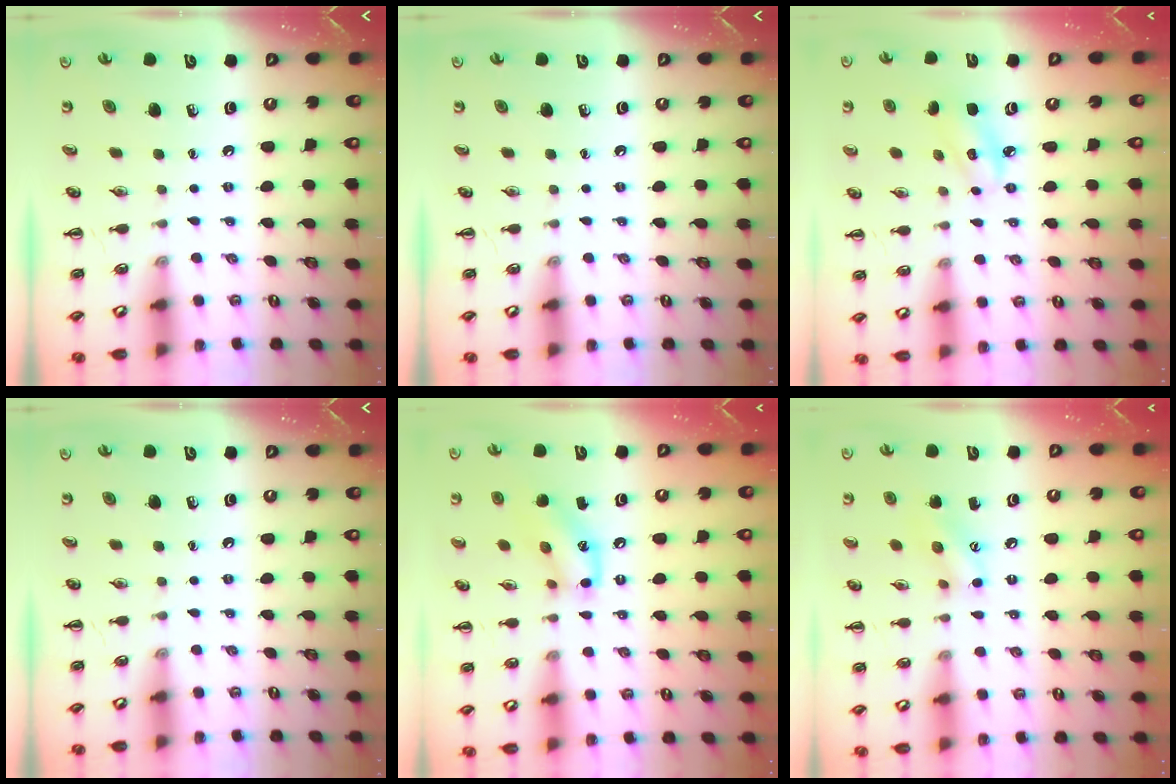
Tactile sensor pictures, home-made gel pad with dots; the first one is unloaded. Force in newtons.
{"total": 0.0}
{"total": 3.8, "press": 3.8, "slide": 0.5}
{"total": 0.0}
{"total": 11.7, "press": 11.7, "slide": 0.8}
{"total": 9.2, "press": 9.2, "slide": 0.4}